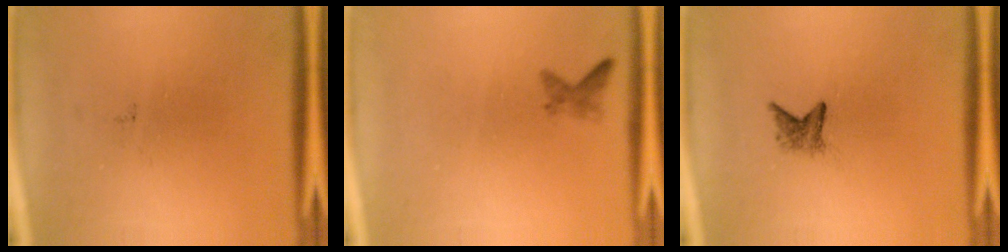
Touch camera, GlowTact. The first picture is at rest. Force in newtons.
{"total": 1.1}
{"total": 1.8}